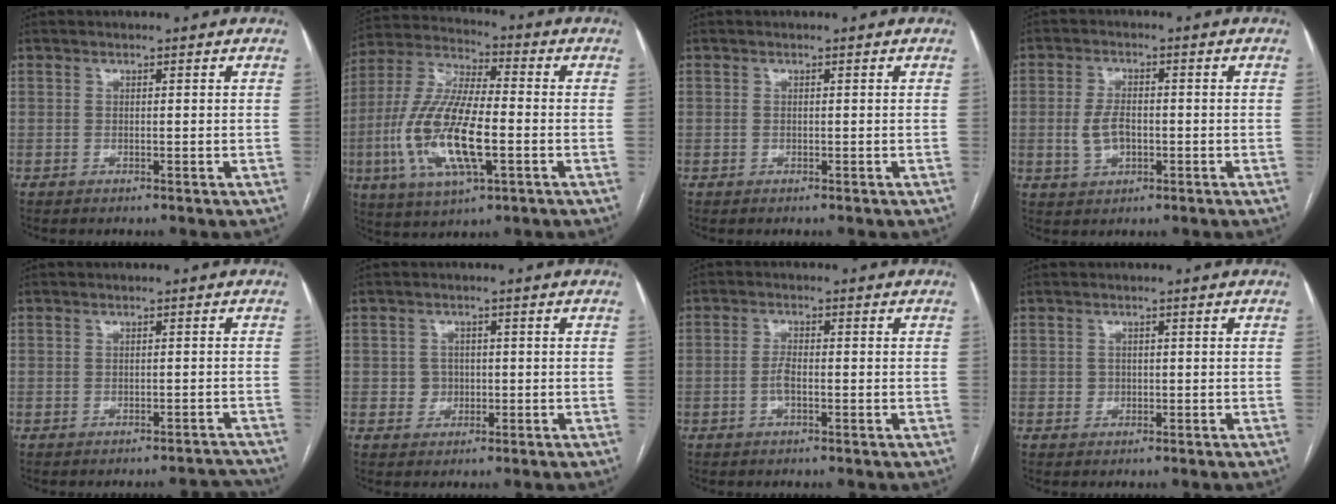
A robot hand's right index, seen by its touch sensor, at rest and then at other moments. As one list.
[{"total": 15.7, "force": [-3.7, 4.4, 14.7], "torque": [-0.317, -0.007, -0.065]}, {"total": 0.0}, {"total": 4.6, "force": [-0.8, 2.5, 3.7], "torque": [-0.080, 0.004, -0.012]}, {"total": 3.4, "force": [-3.4, 0.2, 0.1], "torque": [0.013, 0.004, -0.035]}, {"total": 2.3, "force": [-0.3, 2.2, 0.4], "torque": [0.000, 0.007, -0.003]}, {"total": 2.3, "force": [-0.7, 0.6, 2.1], "torque": [-0.045, 0.001, -0.014]}, {"total": 1.0, "force": [-0.1, 1.0, 0.2], "torque": [-0.001, 0.003, 0.000]}]